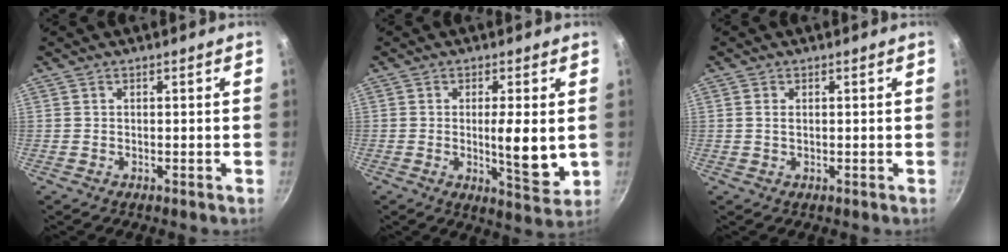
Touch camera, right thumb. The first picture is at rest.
{"total": 8.8, "force": [0.0, 2.1, 8.5], "torque": [-0.129, -0.022, 0.003]}
{"total": 1.2, "force": [0.2, 0.7, 0.9], "torque": [-0.017, 0.001, 0.003]}